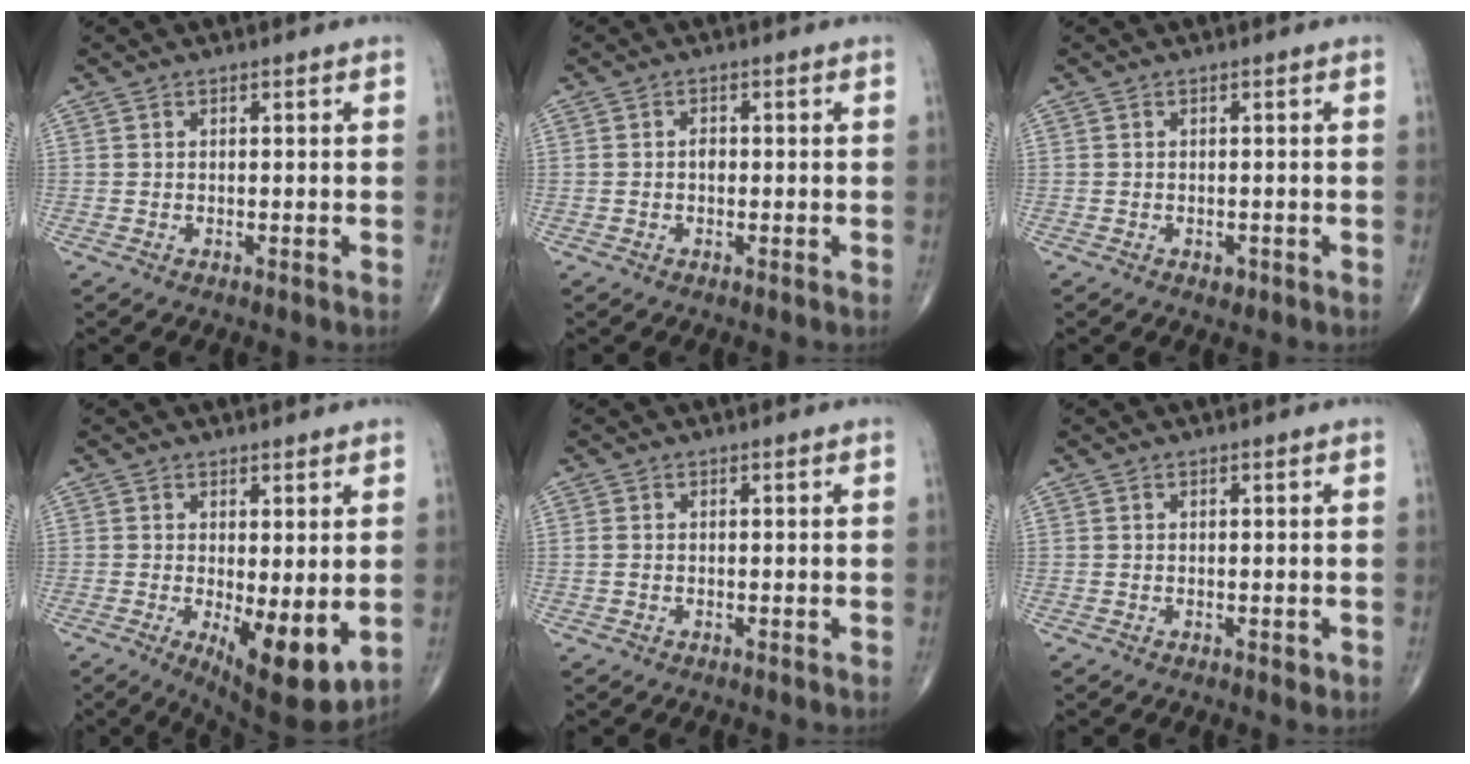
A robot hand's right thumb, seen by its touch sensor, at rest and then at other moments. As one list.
[{"total": 1.4, "force": [-0.2, 1.0, 1.0], "torque": [-0.014, 0.003, -0.004]}, {"total": 1.1, "force": [-0.5, 0.8, 0.5], "torque": [-0.004, 0.001, -0.006]}, {"total": 10.3, "force": [-1.7, 3.5, 9.5], "torque": [-0.132, -0.026, -0.015]}, {"total": 0.9, "force": [-0.1, 0.6, 0.6], "torque": [-0.019, 0.003, 0.000]}, {"total": 0.7, "force": [-0.2, 0.4, 0.5], "torque": [-0.003, 0.000, -0.003]}]